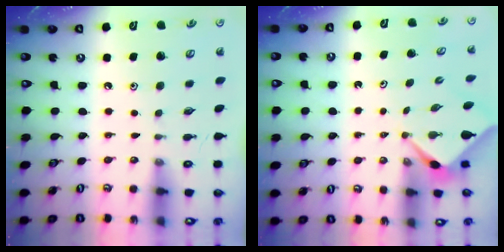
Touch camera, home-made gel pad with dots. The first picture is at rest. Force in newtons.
{"total": 2.2, "press": 2.2, "slide": 0.2}